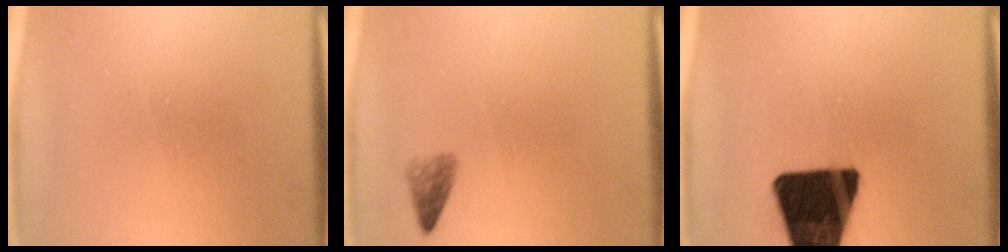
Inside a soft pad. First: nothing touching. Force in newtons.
{"total": 1.7}
{"total": 19.9}